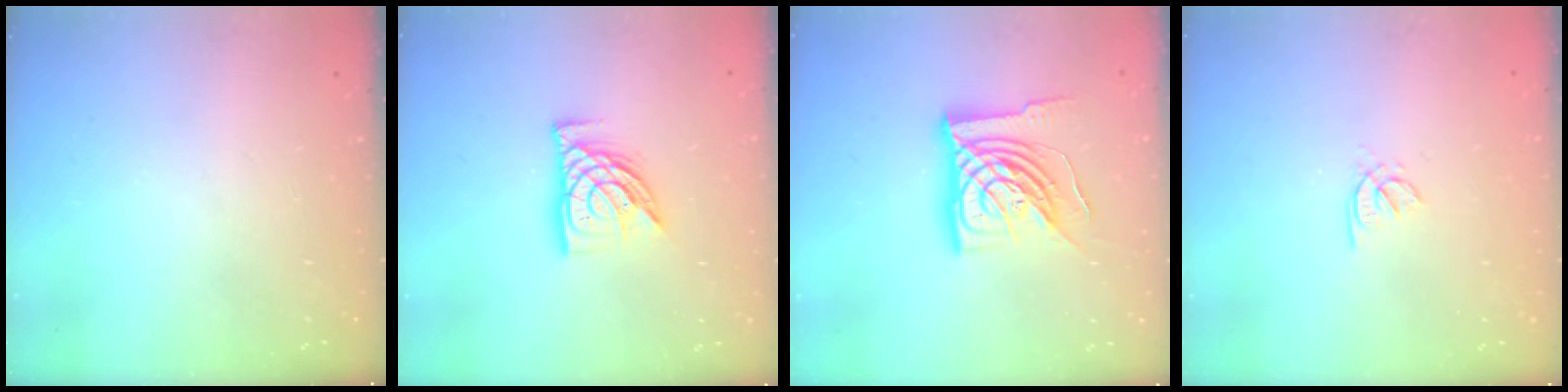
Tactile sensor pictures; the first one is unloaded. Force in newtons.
{"total": 11.3, "press": 11.2, "slide": 1.0}
{"total": 17.6, "press": 17.5, "slide": 1.9}
{"total": 1.8, "press": 1.8, "slide": 0.5}